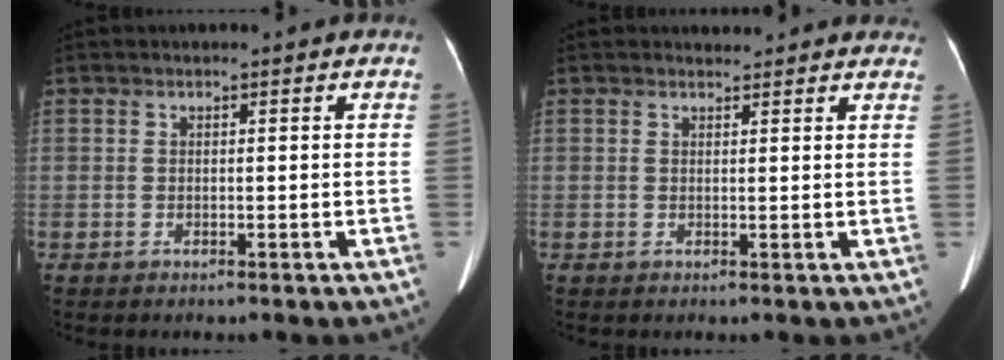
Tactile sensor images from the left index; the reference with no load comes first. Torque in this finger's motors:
{"motor_torque": [0.25, -0.44, -0.10, -0.01]}